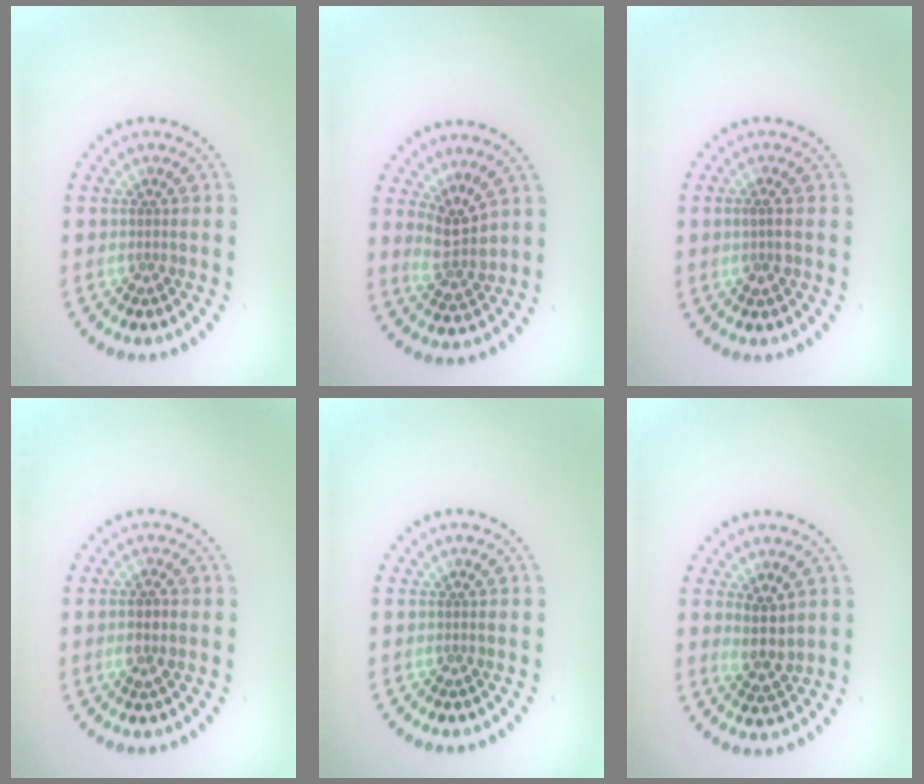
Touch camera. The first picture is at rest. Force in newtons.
{"total": 2.7, "press": 2.3, "slide": 1.4}
{"total": 1.3, "press": 1.2, "slide": 0.5}
{"total": 1.3, "press": 1.2, "slide": 0.5}
{"total": 0.0}
{"total": 2.6, "press": 2.3, "slide": 1.3}